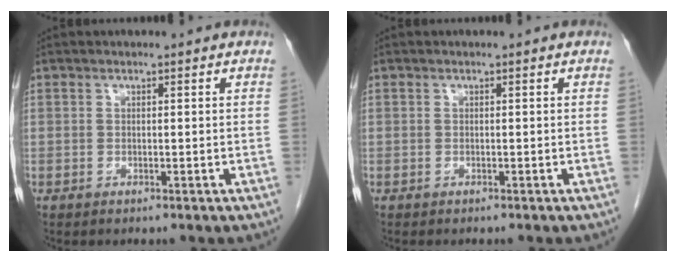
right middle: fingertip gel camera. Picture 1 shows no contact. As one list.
[{"total": 1.1, "force": [-1.0, 0.3, 0.5], "torque": [-0.009, -0.002, -0.012]}]